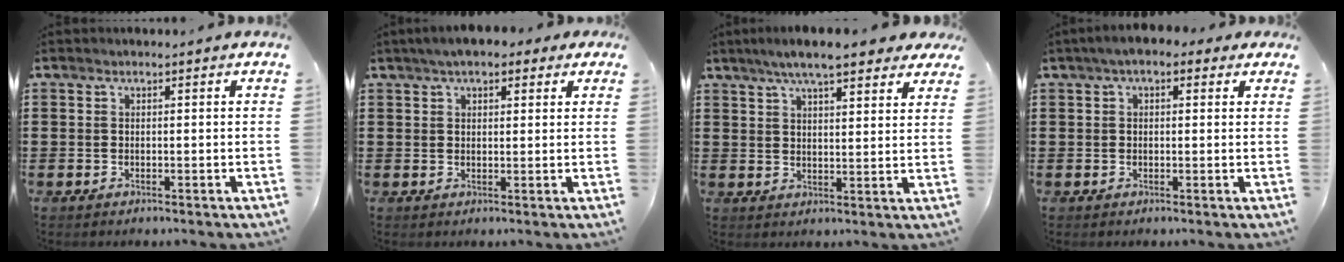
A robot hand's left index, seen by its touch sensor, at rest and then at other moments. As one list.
[{"total": 3.7, "force": [2.7, 1.6, 1.8], "torque": [-0.045, 0.006, 0.049]}, {"total": 7.4, "force": [6.0, 1.1, 4.1], "torque": [-0.087, -0.007, 0.107]}, {"total": 2.9, "force": [1.4, 1.6, 2.0], "torque": [-0.044, 0.010, 0.023]}]